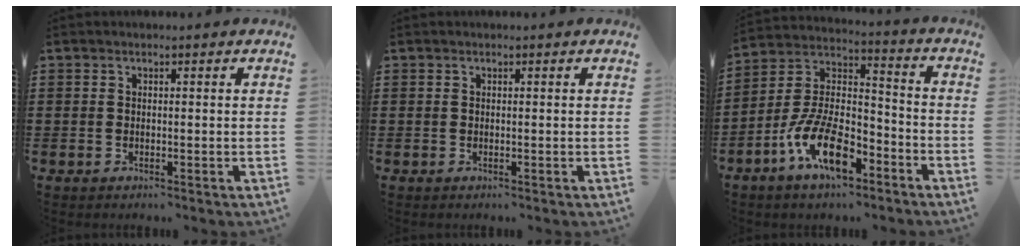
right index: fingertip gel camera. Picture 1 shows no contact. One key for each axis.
{"total": 0.0}
{"total": 12.5, "fx": -7.2, "fy": 5.1, "fz": 8.9, "tx": -0.196, "ty": 0.009, "tz": -0.137}